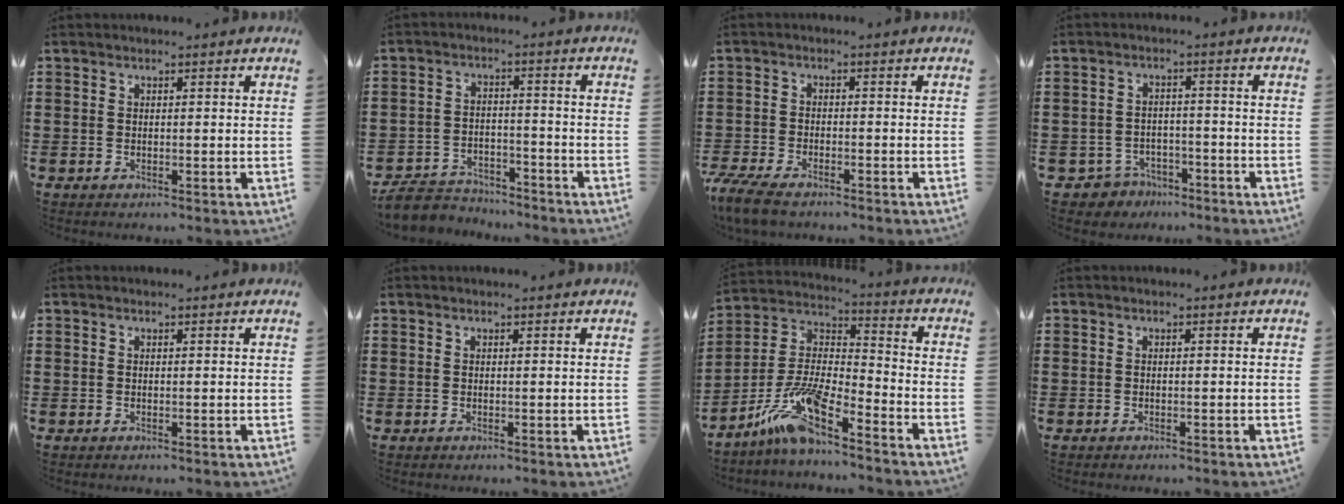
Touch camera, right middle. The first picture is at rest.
{"total": 5.4, "force": [-5.2, 1.4, 0.6], "torque": [-0.021, 0.010, -0.107]}
{"total": 4.3, "force": [-3.7, 0.9, 1.9], "torque": [-0.067, -0.012, -0.082]}
{"total": 3.3, "force": [-3.0, 1.4, -0.1], "torque": [-0.018, 0.000, -0.067]}
{"total": 0.0}
{"total": 0.0}
{"total": 11.1, "force": [-8.1, 1.8, 7.3], "torque": [-0.171, -0.005, -0.166]}
{"total": 0.0}